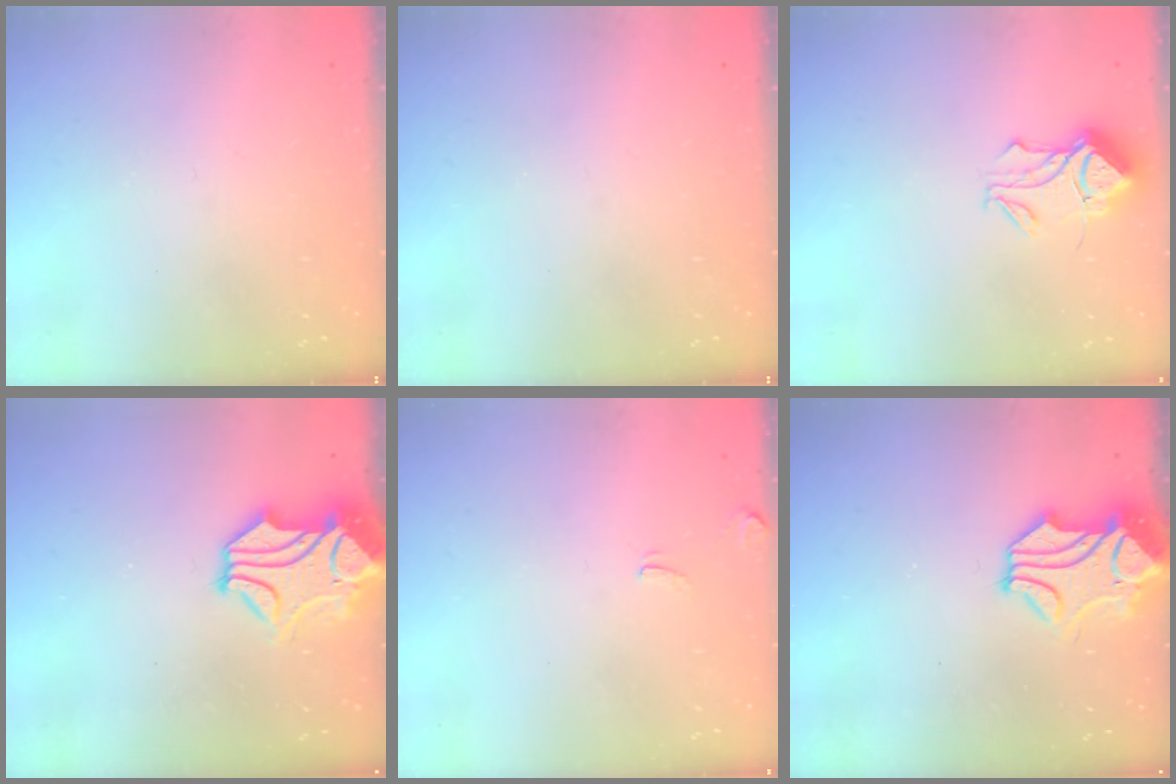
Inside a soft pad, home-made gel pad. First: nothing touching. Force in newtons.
{"total": 0.0}
{"total": 5.5, "press": 5.4, "slide": 0.9}
{"total": 2.4, "press": 2.1, "slide": 1.3}
{"total": 2.0, "press": 2.0, "slide": 0.4}
{"total": 1.5, "press": 0.8, "slide": 1.3}